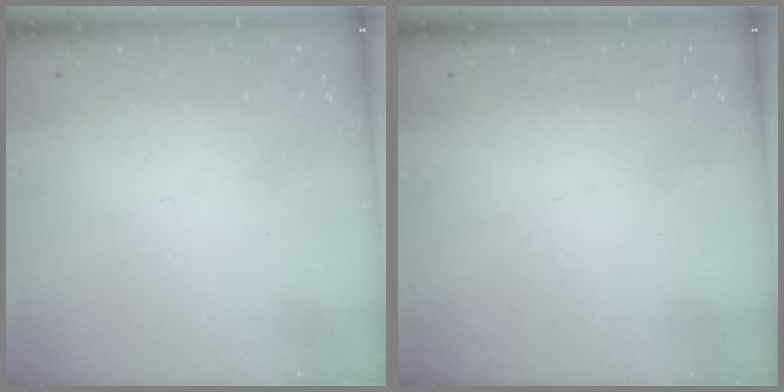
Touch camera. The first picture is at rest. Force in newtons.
{"total": 0.0}